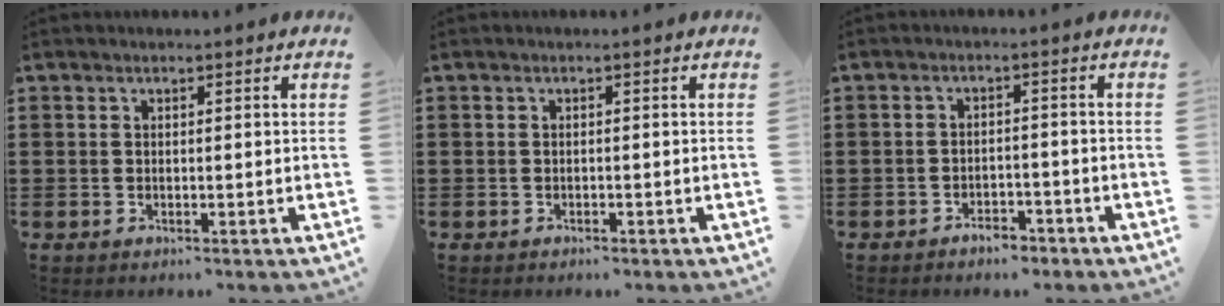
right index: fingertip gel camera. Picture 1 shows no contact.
{"total": 0.6, "force": [-0.6, 0.2, 0.1], "torque": [-0.003, 0.000, -0.012]}
{"total": 2.6, "force": [-2.4, 0.8, 0.6], "torque": [-0.016, 0.004, -0.049]}